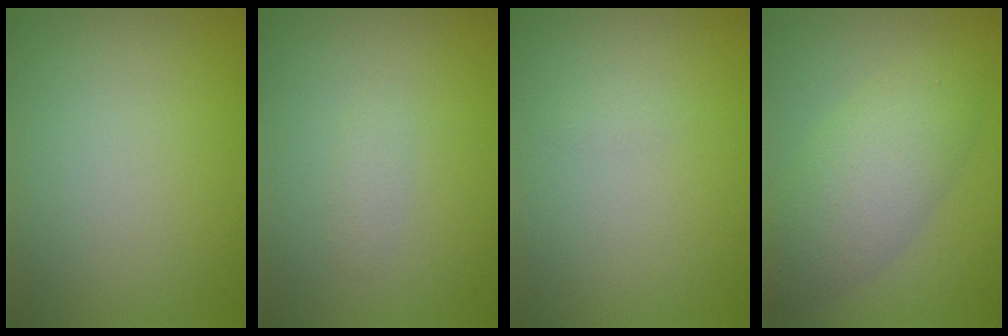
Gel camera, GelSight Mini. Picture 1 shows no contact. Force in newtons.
{"total": 0.8, "press": 0.8, "slide": 0.1}
{"total": 0.6, "press": 0.6, "slide": 0.0}
{"total": 5.3, "press": 5.3, "slide": 0.3}